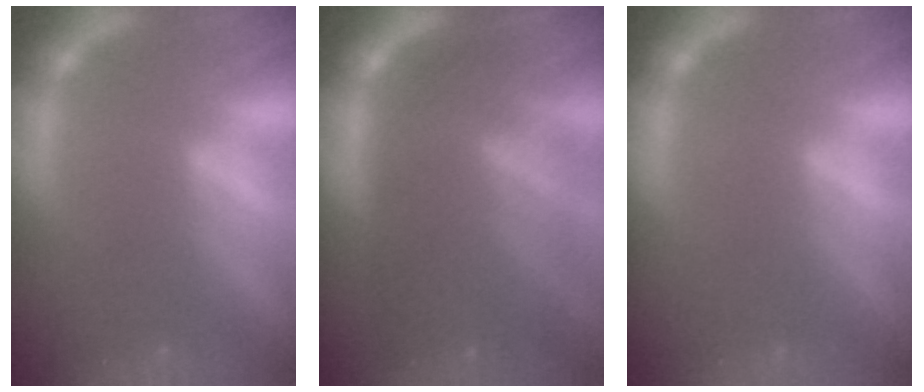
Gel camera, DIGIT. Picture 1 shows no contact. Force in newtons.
{"total": 10.0}
{"total": 0.0}